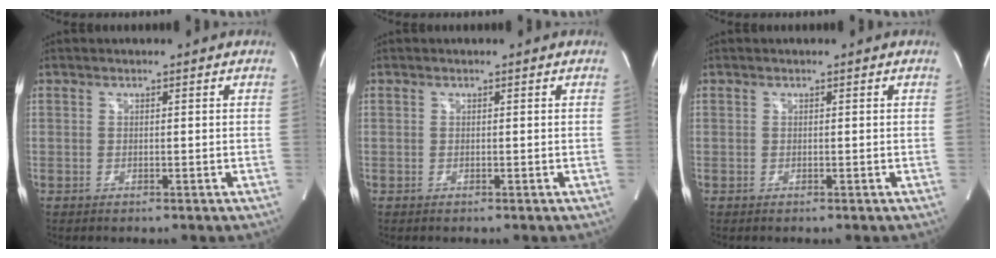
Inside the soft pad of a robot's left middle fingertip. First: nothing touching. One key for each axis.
{"total": 0.0}
{"total": 0.0}